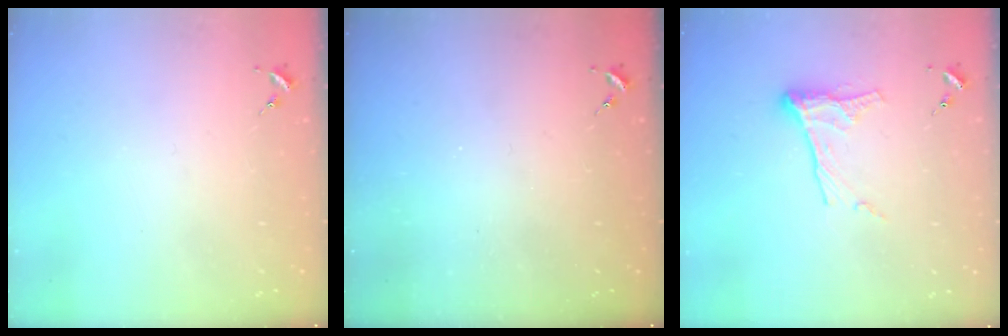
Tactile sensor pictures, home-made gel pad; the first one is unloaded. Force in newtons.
{"total": 0.0}
{"total": 10.6, "press": 10.6, "slide": 0.6}